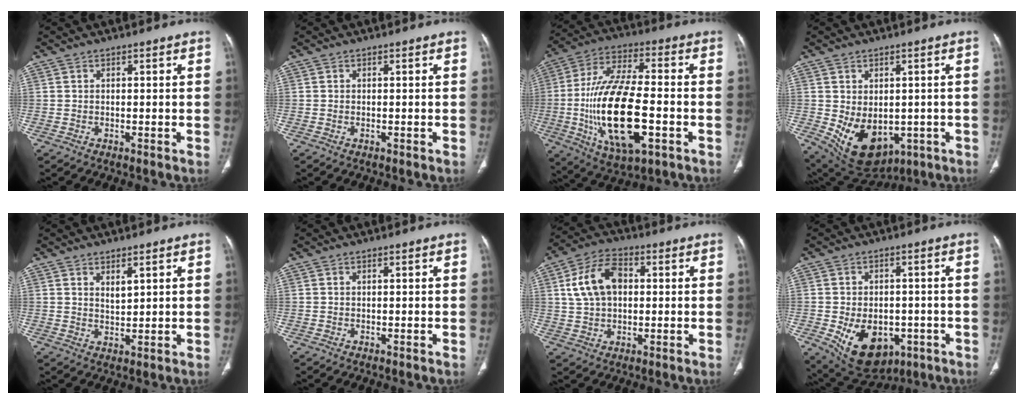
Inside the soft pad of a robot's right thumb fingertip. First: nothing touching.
{"total": 0.0}
{"total": 22.1, "force": [-4.7, 9.0, 19.6], "torque": [-0.382, 0.015, -0.071]}
{"total": 12.7, "force": [-2.6, 8.8, 8.8], "torque": [-0.121, -0.009, -0.007]}
{"total": 2.8, "force": [1.5, 1.1, 2.1], "torque": [-0.032, -0.015, 0.032]}
{"total": 0.0}
{"total": 10.8, "force": [2.0, 7.1, 7.9], "torque": [-0.140, 0.016, 0.035]}
{"total": 13.7, "force": [-4.7, 9.4, 8.8], "torque": [-0.121, 0.007, -0.048]}